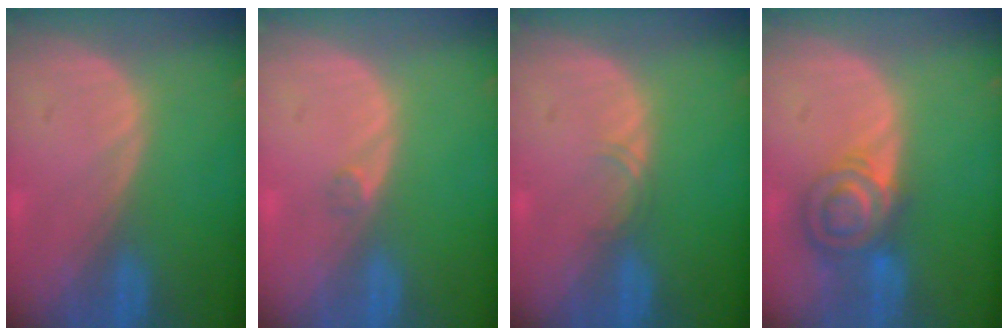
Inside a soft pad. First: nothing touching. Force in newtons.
{"total": 0.9, "press": 0.8, "slide": 0.5}
{"total": 1.1, "press": 1.1, "slide": 0.1}
{"total": 7.3, "press": 6.3, "slide": 3.8}